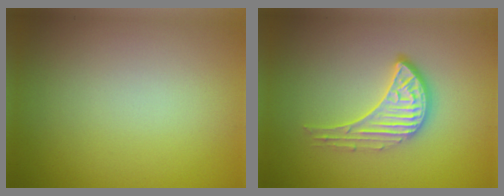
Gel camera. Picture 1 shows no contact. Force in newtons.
{"total": 3.3, "press": 2.9, "slide": 1.6}